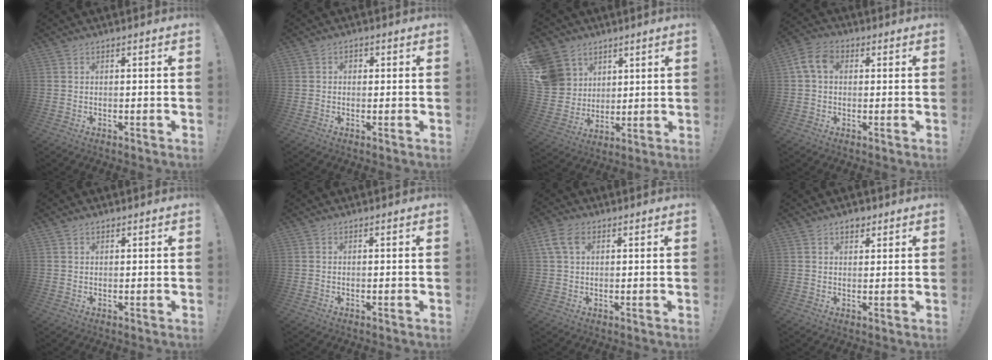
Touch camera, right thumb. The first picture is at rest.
{"total": 1.5, "force": [-0.2, 1.2, 0.8], "torque": [-0.006, 0.001, -0.006]}
{"total": 13.2, "force": [4.6, 11.7, 3.8], "torque": [-0.066, -0.023, 0.106]}
{"total": 7.7, "force": [1.7, 5.5, 5.1], "torque": [-0.096, 0.012, 0.037]}
{"total": 1.0, "force": [0.7, 0.6, 0.2], "torque": [0.003, -0.003, 0.012]}
{"total": 0.0}
{"total": 6.8, "force": [2.6, 4.3, 4.6], "torque": [-0.095, 0.000, 0.050]}
{"total": 3.1, "force": [1.9, 2.0, 1.3], "torque": [-0.011, -0.006, 0.031]}